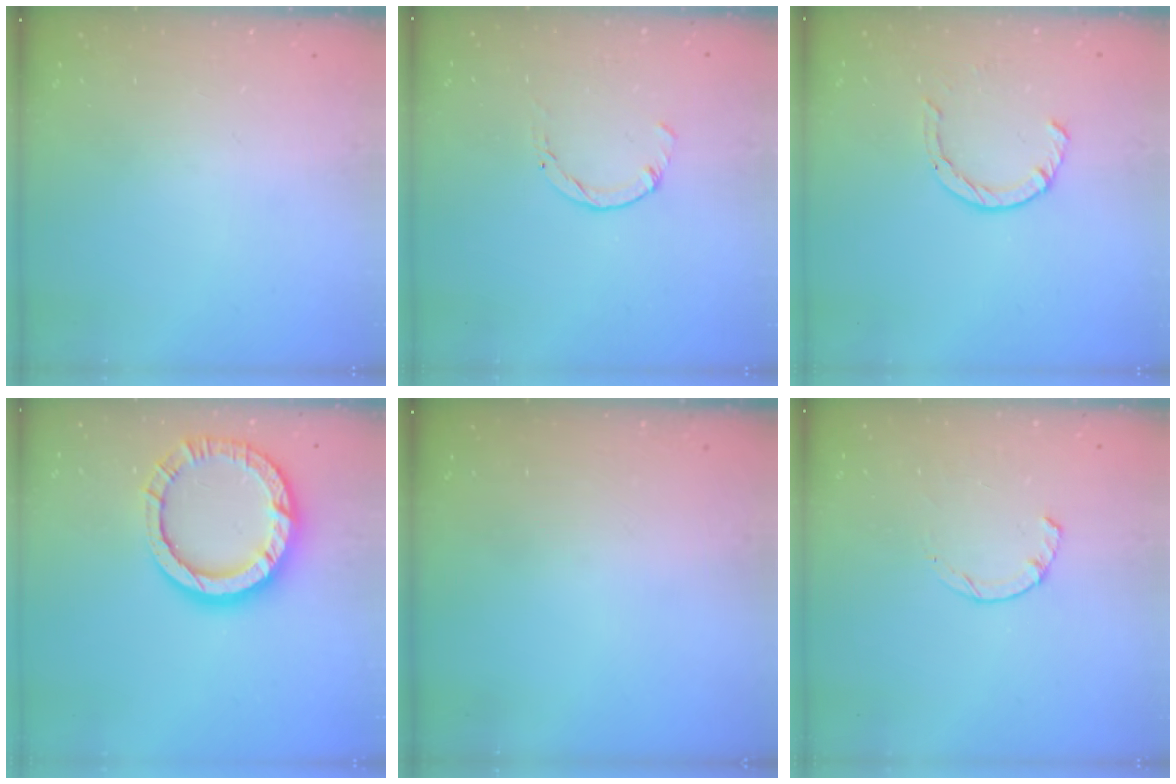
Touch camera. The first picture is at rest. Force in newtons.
{"total": 0.0}
{"total": 2.4, "press": 2.4, "slide": 0.2}
{"total": 15.0, "press": 14.9, "slide": 1.9}
{"total": 0.0}
{"total": 1.9, "press": 1.9, "slide": 0.3}